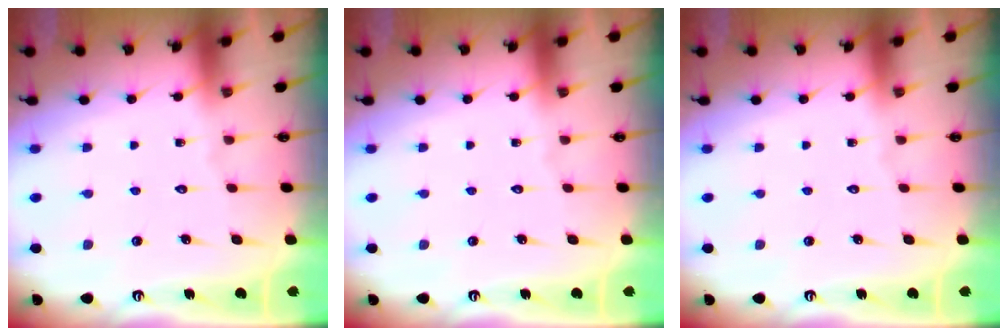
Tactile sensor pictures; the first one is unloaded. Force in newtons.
{"total": 0.0}
{"total": 0.0}